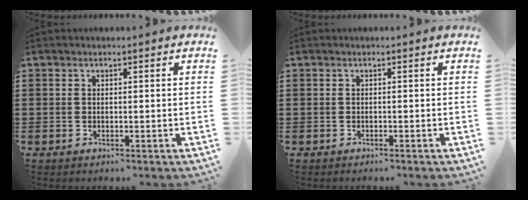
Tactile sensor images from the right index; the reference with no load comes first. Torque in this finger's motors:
{"motor_torque": [-1.13, 0.88, -1.03, -0.21]}